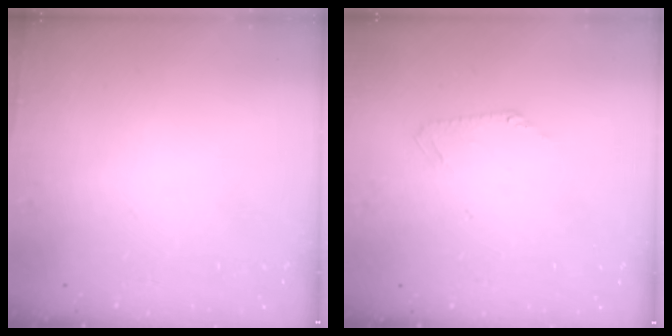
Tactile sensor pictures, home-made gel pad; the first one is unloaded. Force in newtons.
{"total": 2.3, "press": 2.2, "slide": 0.5}